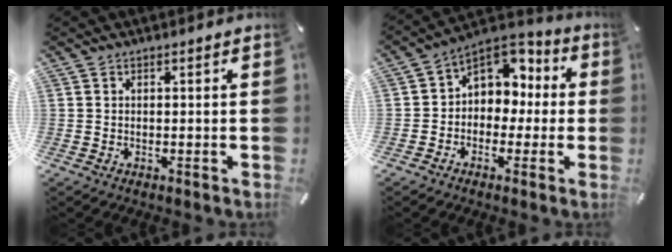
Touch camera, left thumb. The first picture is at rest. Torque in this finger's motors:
{"motor_torque": [0.66, 0.63, 0.72, 0.55, 0.11]}